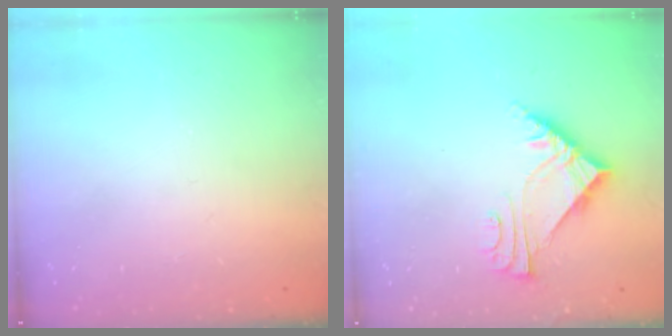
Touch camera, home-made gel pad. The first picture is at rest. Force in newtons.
{"total": 6.6, "press": 6.6, "slide": 0.4}